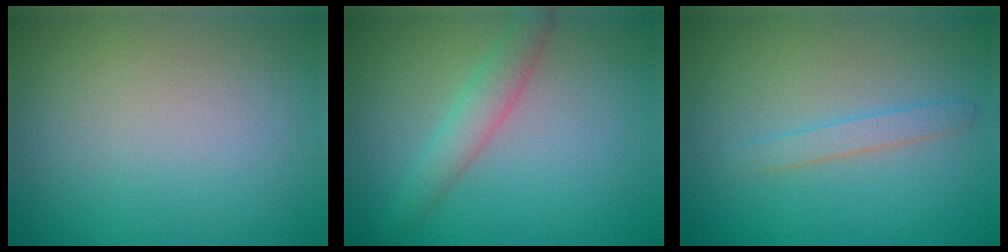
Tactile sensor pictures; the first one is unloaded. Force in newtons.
{"total": 2.5, "press": 2.5, "slide": 0.1}
{"total": 1.5, "press": 1.4, "slide": 0.1}